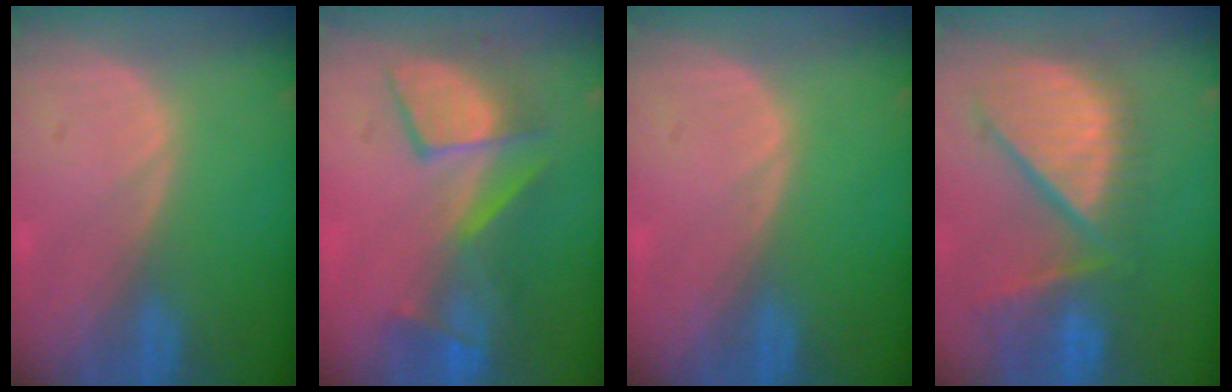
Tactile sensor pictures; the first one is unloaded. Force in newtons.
{"total": 8.5, "press": 8.5, "slide": 0.2}
{"total": 0.0}
{"total": 12.4, "press": 10.6, "slide": 6.4}